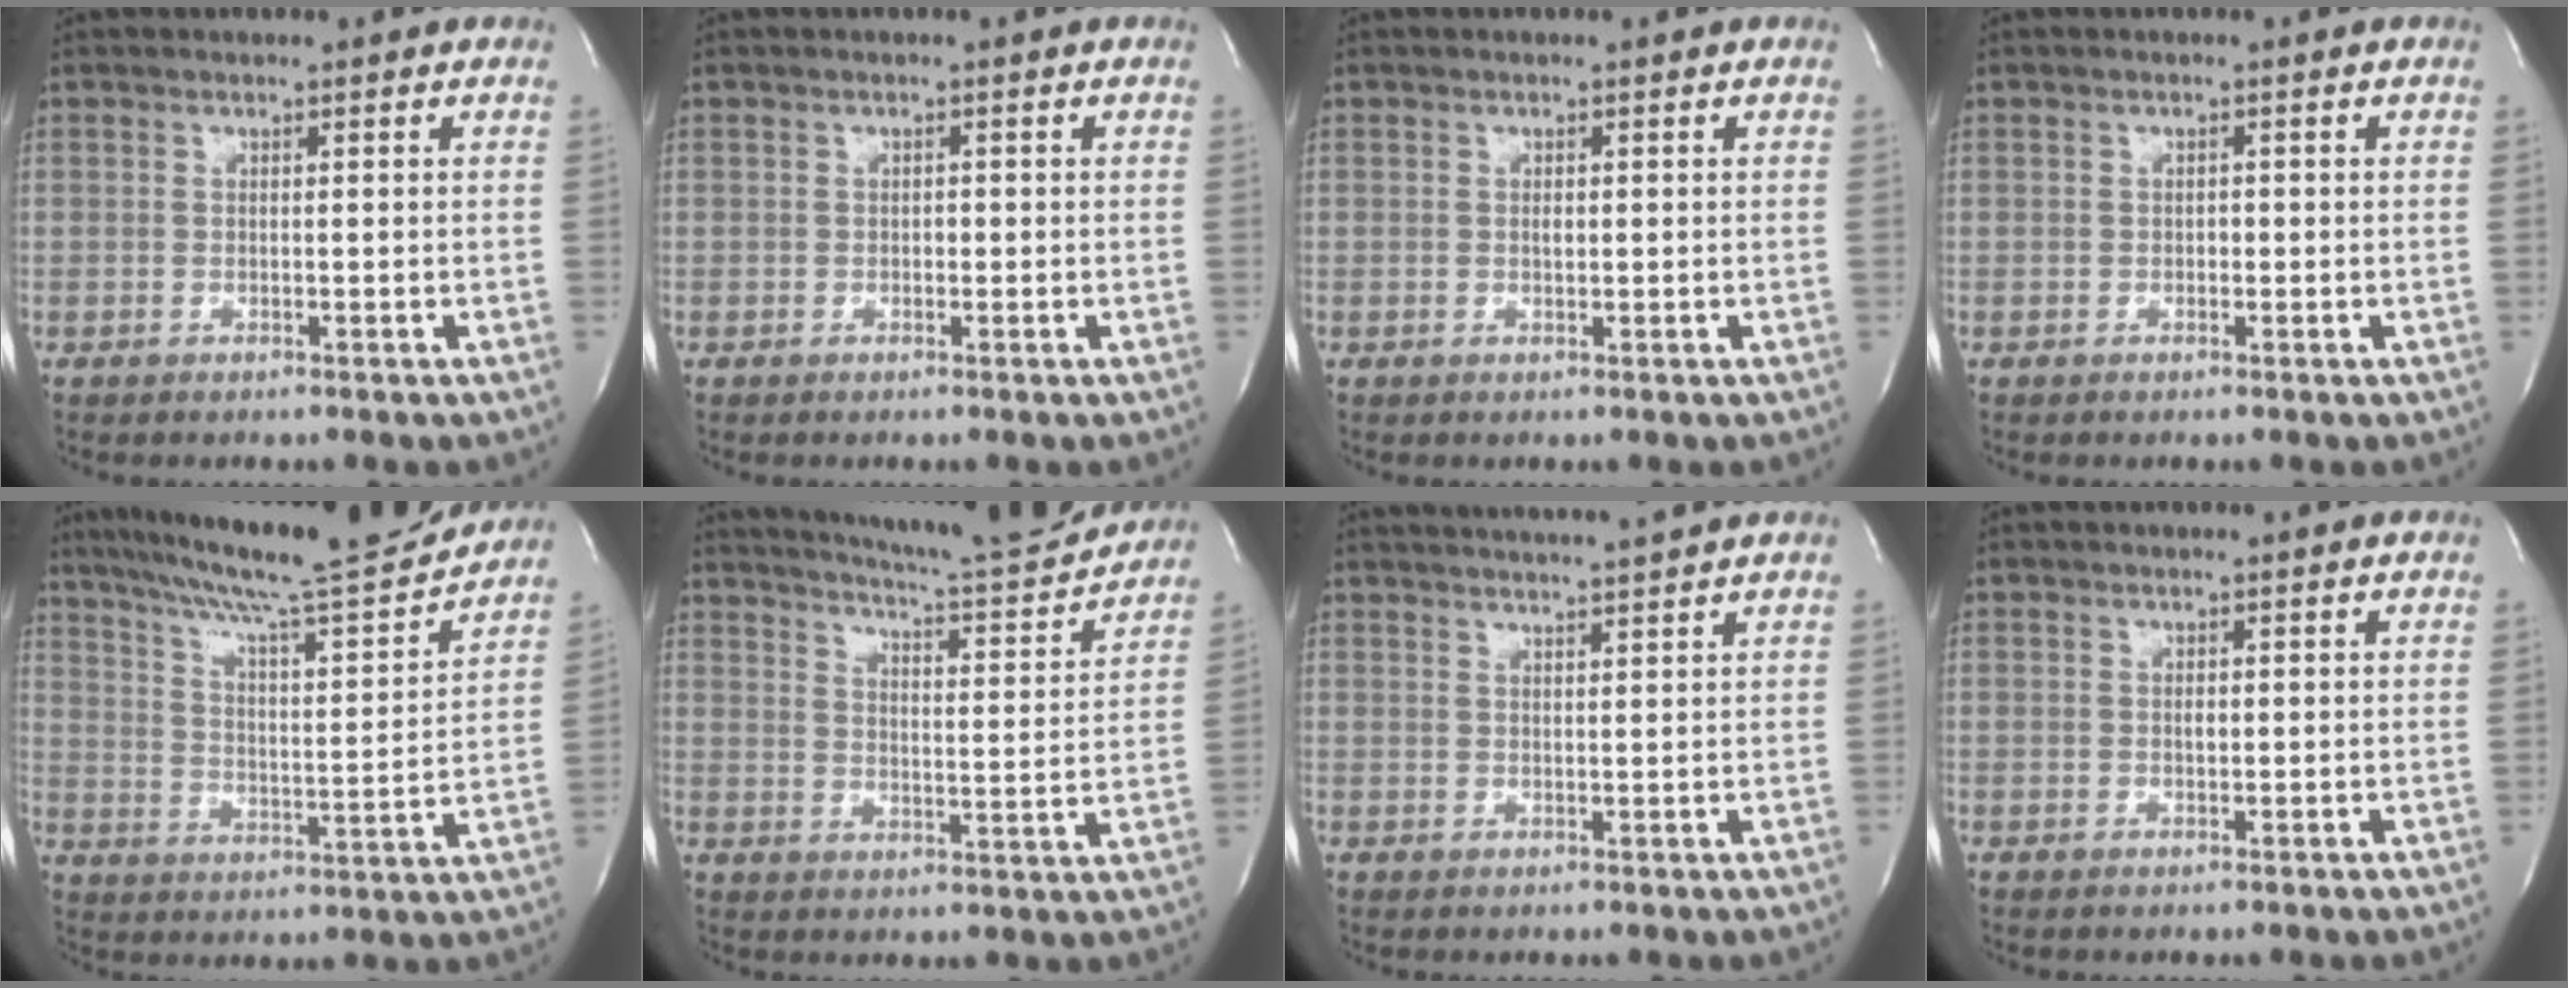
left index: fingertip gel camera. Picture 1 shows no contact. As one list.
[{"total": 0.7, "force": [-0.4, 0.4, 0.3], "torque": [-0.003, -0.002, -0.009]}, {"total": 0.7, "force": [-0.2, 0.3, 0.5], "torque": [-0.012, -0.005, -0.004]}, {"total": 0.7, "force": [-0.5, 0.4, 0.3], "torque": [-0.004, -0.002, -0.010]}, {"total": 20.7, "force": [18.2, 0.8, 9.9], "torque": [-0.171, -0.014, 0.270]}, {"total": 16.6, "force": [15.5, 0.6, 5.9], "torque": [-0.100, -0.036, 0.208]}, {"total": 7.1, "force": [6.4, -1.5, 2.4], "torque": [-0.038, 0.003, 0.088]}, {"total": 0.7, "force": [-0.2, 0.3, 0.6], "torque": [-0.012, -0.005, -0.004]}]